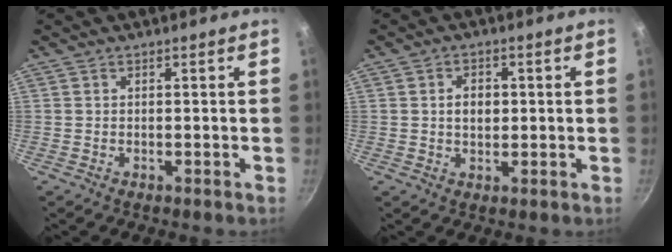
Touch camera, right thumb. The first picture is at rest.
{"total": 4.1, "force": [0.4, 3.0, 2.7], "torque": [-0.027, 0.003, 0.005]}